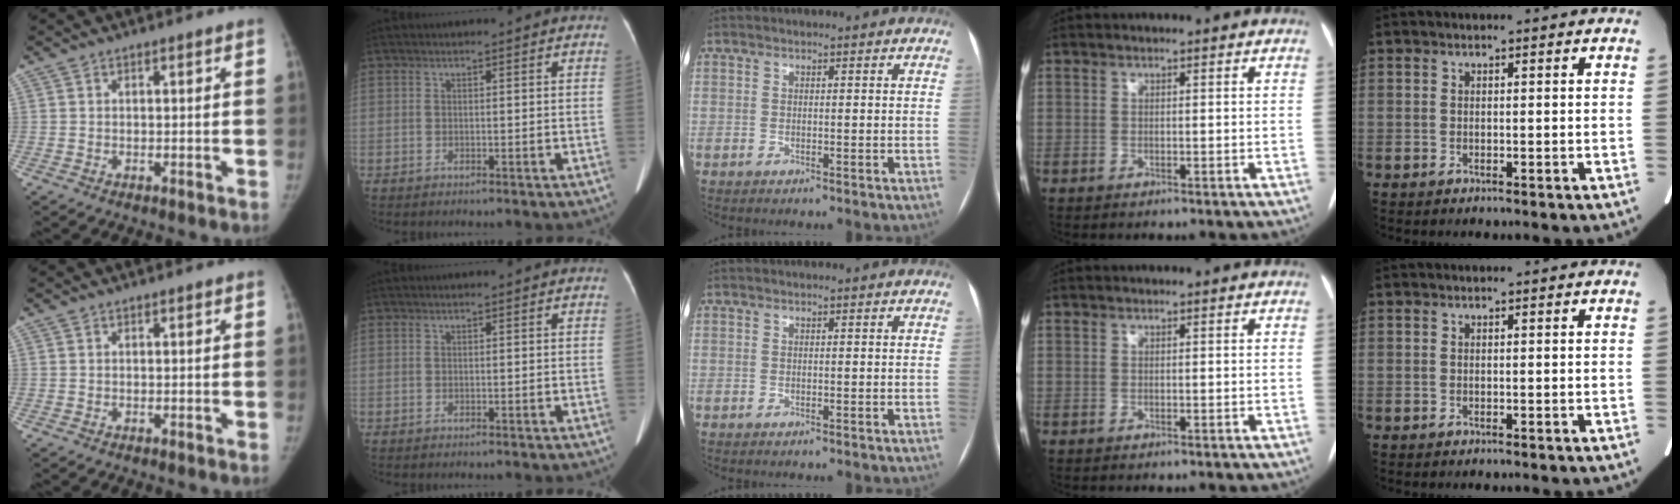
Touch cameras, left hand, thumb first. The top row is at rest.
{}